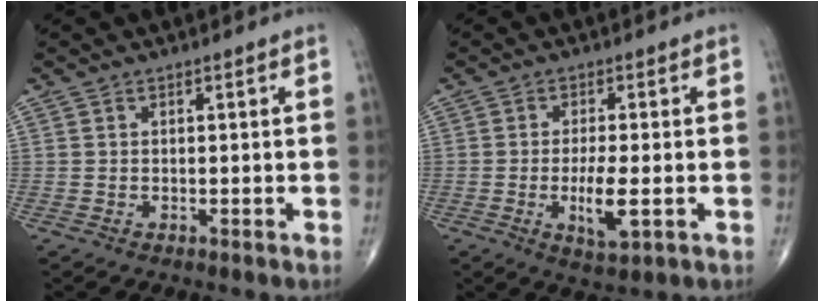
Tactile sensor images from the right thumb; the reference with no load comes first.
{"total": 6.4, "force": [-1.5, 1.9, 5.9], "torque": [-0.108, -0.012, -0.025]}